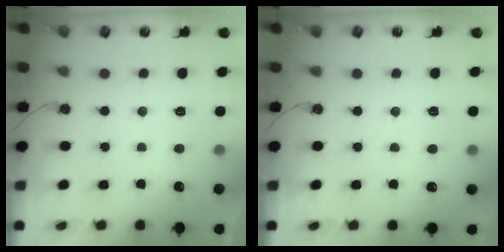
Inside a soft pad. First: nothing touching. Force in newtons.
{"total": 2.5, "press": 2.4, "slide": 0.4}